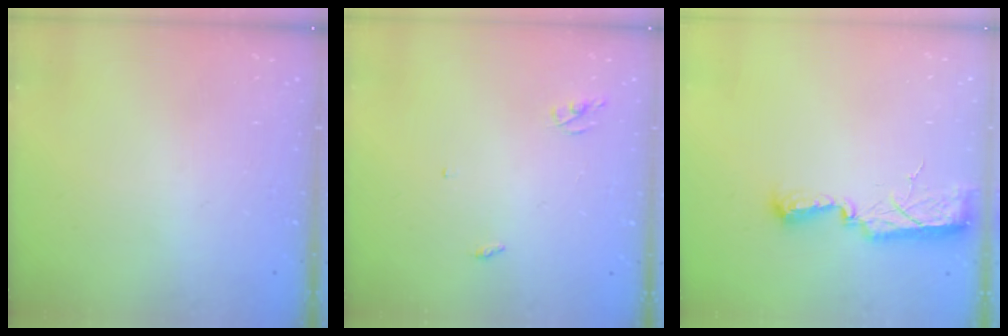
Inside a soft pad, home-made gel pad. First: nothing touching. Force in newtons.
{"total": 2.6, "press": 2.6, "slide": 0.2}
{"total": 7.5, "press": 7.5, "slide": 0.8}